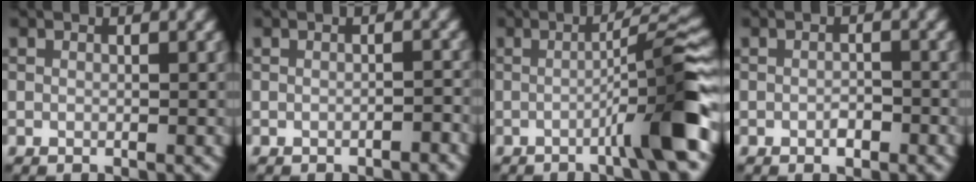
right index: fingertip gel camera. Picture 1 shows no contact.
{"total": 0.9, "force": [-0.7, 0.3, 0.5], "torque": [-0.007, 0.003, -0.008]}
{"total": 7.4, "force": [-2.5, 0.4, 7.0], "torque": [-0.094, 0.022, -0.053]}
{"total": 1.2, "force": [-0.5, 0.6, 0.9], "torque": [-0.015, 0.001, -0.009]}